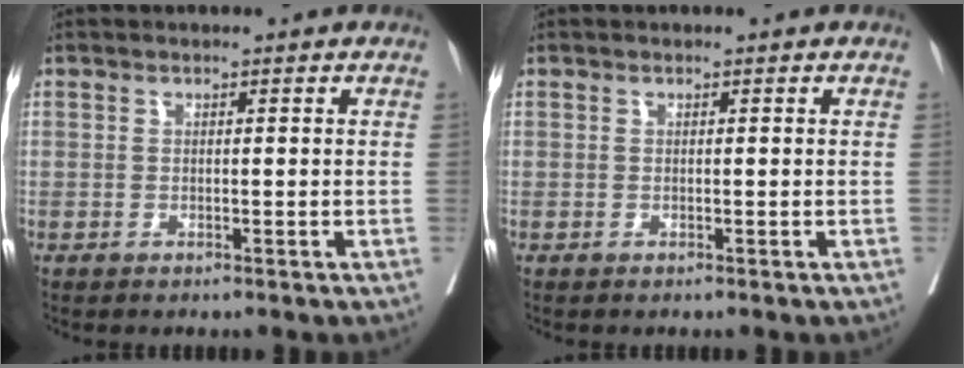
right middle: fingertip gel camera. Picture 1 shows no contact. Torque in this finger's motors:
{"motor_torque": [0.09, -0.10, 0.00, 0.00]}